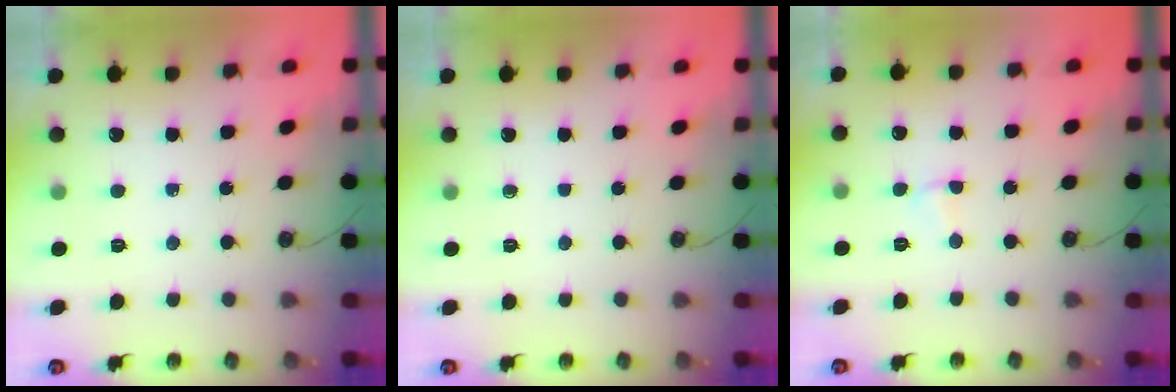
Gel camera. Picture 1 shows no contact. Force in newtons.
{"total": 0.0}
{"total": 2.4, "press": 2.4, "slide": 0.5}